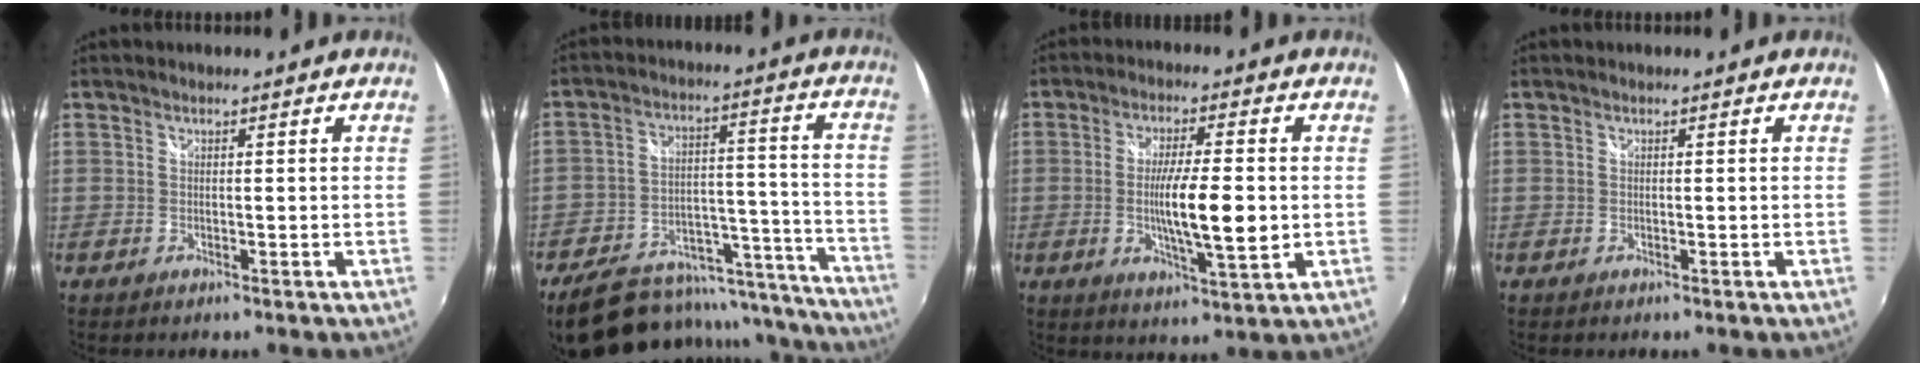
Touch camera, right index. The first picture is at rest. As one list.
[{"total": 24.3, "force": [-18.5, 11.9, 10.4], "torque": [-0.173, 0.051, -0.224]}, {"total": 9.8, "force": [-0.9, 1.2, 9.7], "torque": [-0.168, -0.010, -0.012]}, {"total": 0.0}]